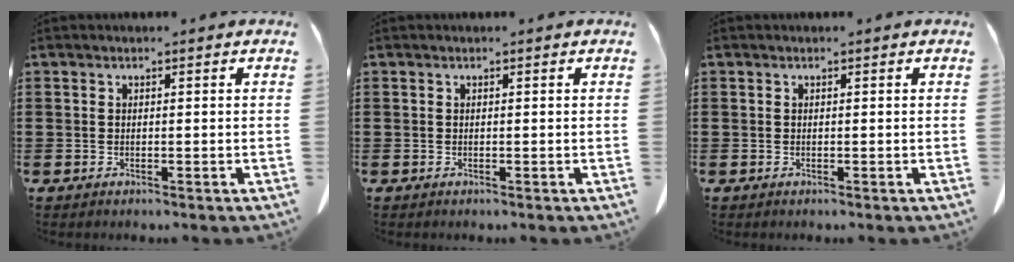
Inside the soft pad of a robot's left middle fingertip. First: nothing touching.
{"total": 0.0}
{"total": 0.0}